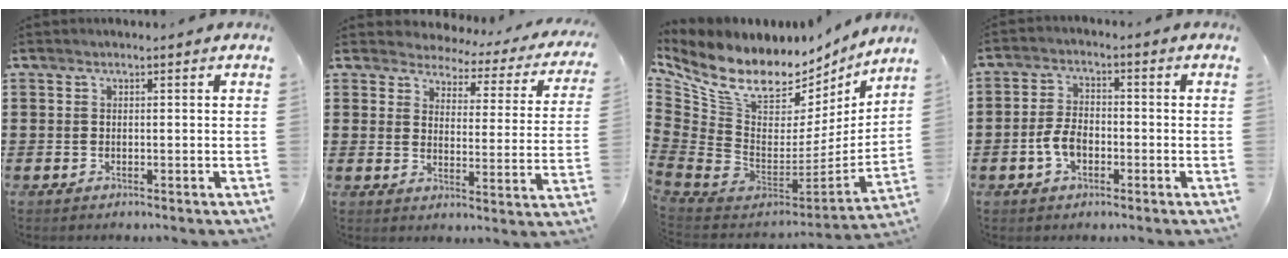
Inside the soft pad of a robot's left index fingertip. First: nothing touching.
{"total": 2.8, "force": [2.7, 0.7, 0.0], "torque": [-0.023, -0.022, 0.039]}
{"total": 11.6, "force": [8.3, 5.9, 5.6], "torque": [-0.152, -0.067, 0.149]}
{"total": 4.7, "force": [-1.5, 2.7, 3.6], "torque": [-0.091, -0.002, -0.034]}